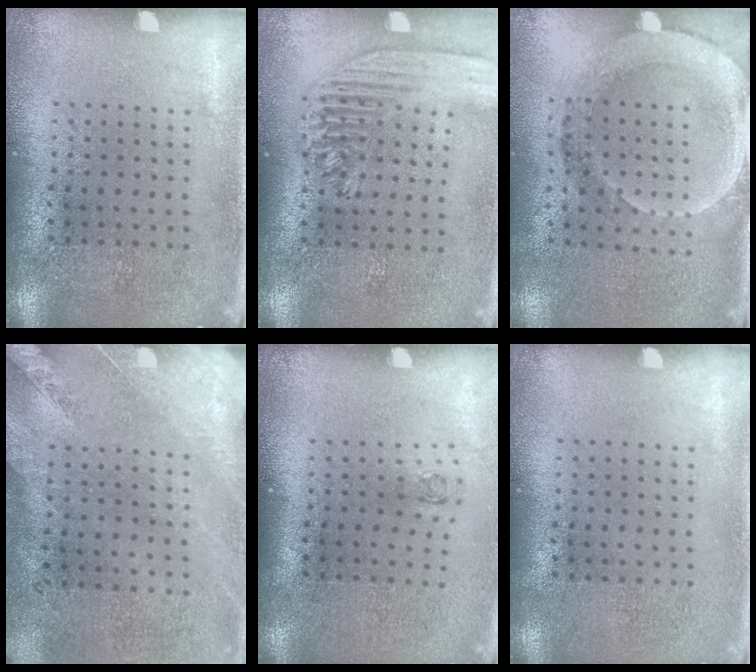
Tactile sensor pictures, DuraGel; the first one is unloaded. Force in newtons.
{"total": 1.7, "press": 1.6, "slide": 0.6}
{"total": 1.8, "press": 1.6, "slide": 0.7}
{"total": 2.4, "press": 2.1, "slide": 1.3}
{"total": 0.6, "press": 0.3, "slide": 0.6}
{"total": 0.0}